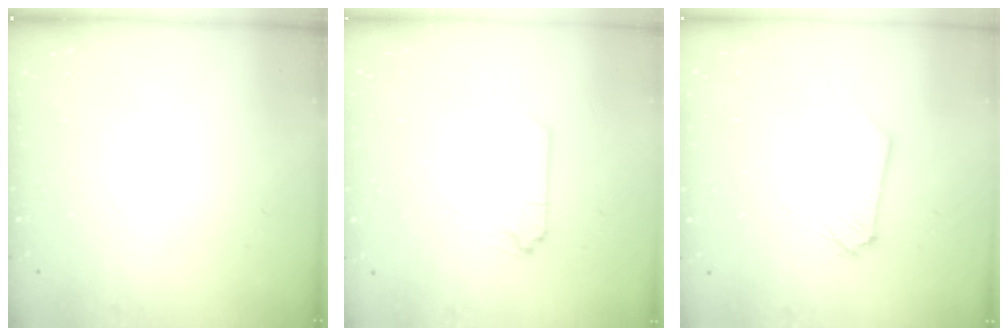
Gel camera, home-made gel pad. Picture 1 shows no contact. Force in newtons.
{"total": 0.0}
{"total": 0.8, "press": 0.8, "slide": 0.1}